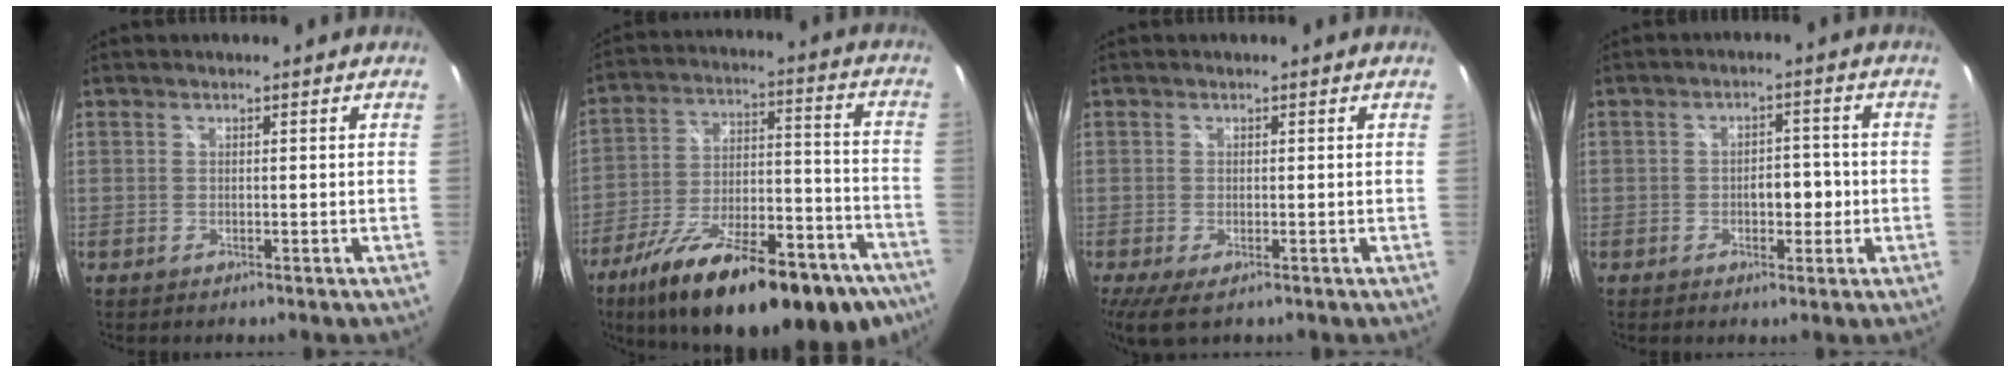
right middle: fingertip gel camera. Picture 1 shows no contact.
{"total": 30.0, "force": [-20.6, 10.4, 19.2], "torque": [-0.293, -0.018, -0.288]}
{"total": 4.3, "force": [-2.0, 1.5, 3.5], "torque": [-0.068, -0.021, -0.028]}
{"total": 3.3, "force": [-0.4, 2.3, 2.3], "torque": [-0.034, 0.011, -0.005]}